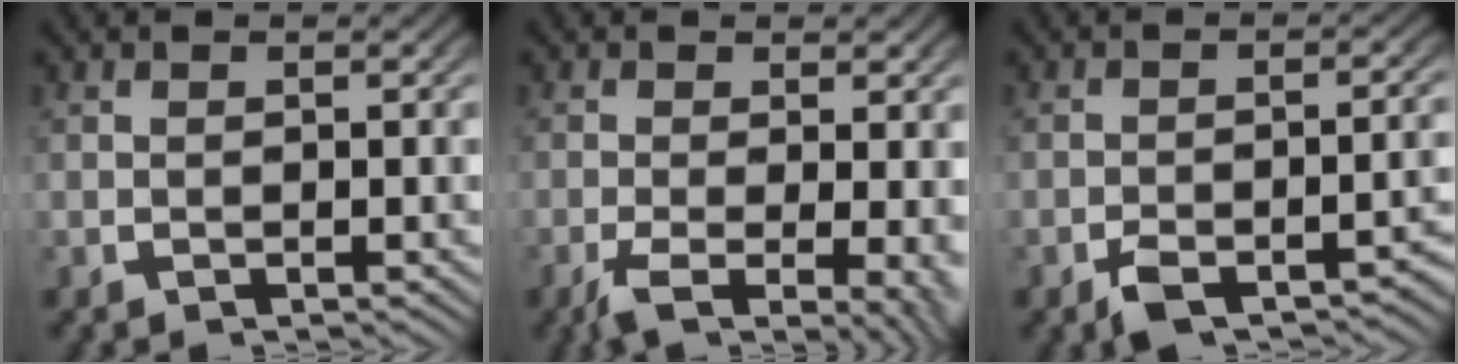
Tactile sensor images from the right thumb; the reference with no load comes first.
{"total": 6.8, "force": [-2.9, 3.2, 5.2], "torque": [-0.098, -0.044, -0.029]}
{"total": 3.8, "force": [-3.1, 1.0, 1.9], "torque": [-0.037, -0.006, -0.048]}